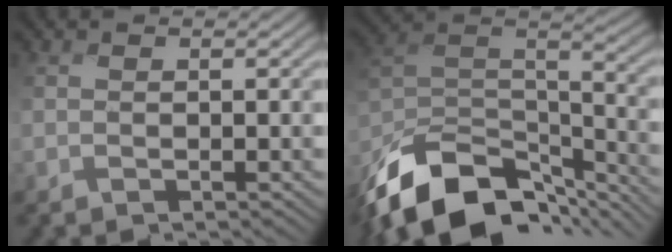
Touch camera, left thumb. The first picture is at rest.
{"total": 16.6, "force": [-12.2, 7.3, 8.5], "torque": [-0.211, -0.013, -0.210]}